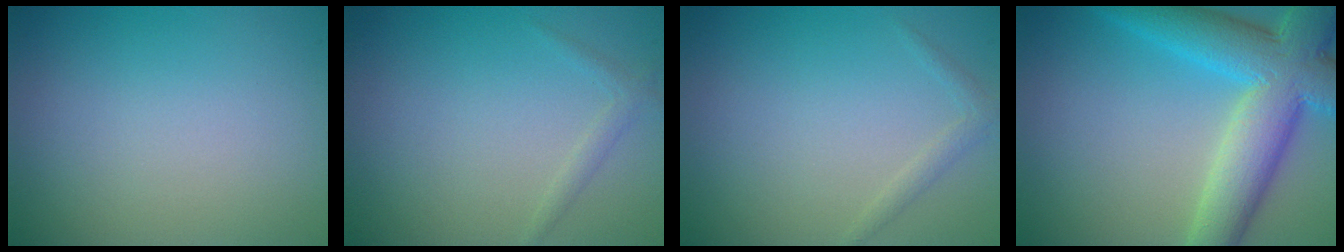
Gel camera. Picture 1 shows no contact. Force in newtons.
{"total": 1.1, "press": 1.1, "slide": 0.1}
{"total": 1.1, "press": 1.1, "slide": 0.0}
{"total": 9.7, "press": 9.7, "slide": 0.7}